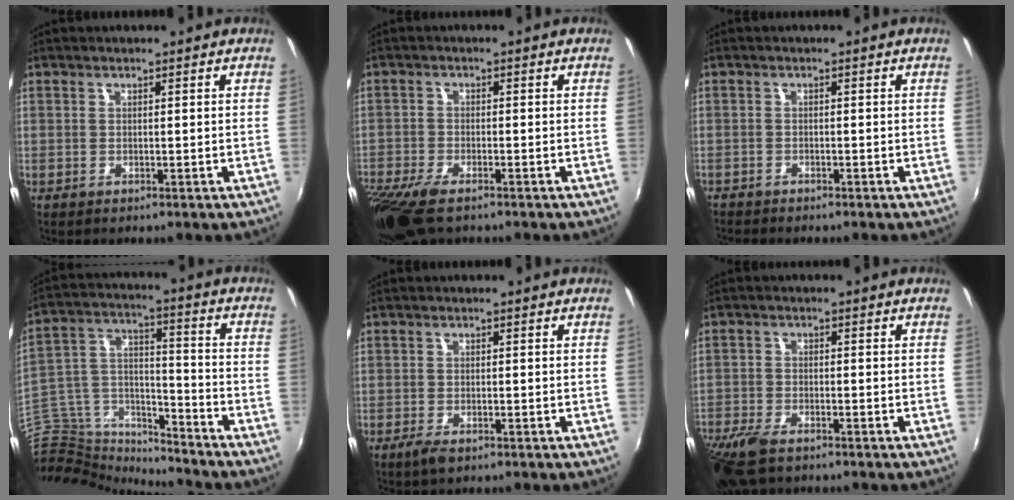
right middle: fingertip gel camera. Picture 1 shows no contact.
{"total": 10.5, "force": [-7.6, 3.5, 6.4], "torque": [-0.160, -0.046, -0.144]}
{"total": 1.7, "force": [-1.7, 0.5, 0.1], "torque": [-0.013, -0.003, -0.035]}
{"total": 16.9, "force": [-14.6, 5.6, 6.5], "torque": [-0.154, 0.009, -0.260]}
{"total": 2.6, "force": [-1.8, 1.0, 1.7], "torque": [-0.039, -0.007, -0.035]}
{"total": 9.2, "force": [-6.8, 3.4, 5.2], "torque": [-0.137, -0.031, -0.132]}